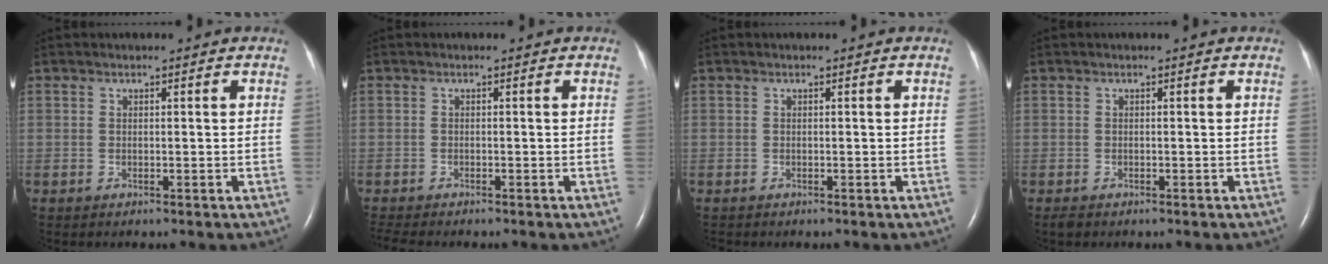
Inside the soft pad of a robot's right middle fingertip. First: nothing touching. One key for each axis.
{"total": 3.7, "fx": -3.3, "fy": 0.5, "fz": 1.7, "tx": -0.028, "ty": -0.008, "tz": -0.051}
{"total": 0.0}
{"total": 0.9, "fx": -0.7, "fy": 0.4, "fz": 0.4, "tx": -0.015, "ty": -0.003, "tz": -0.011}